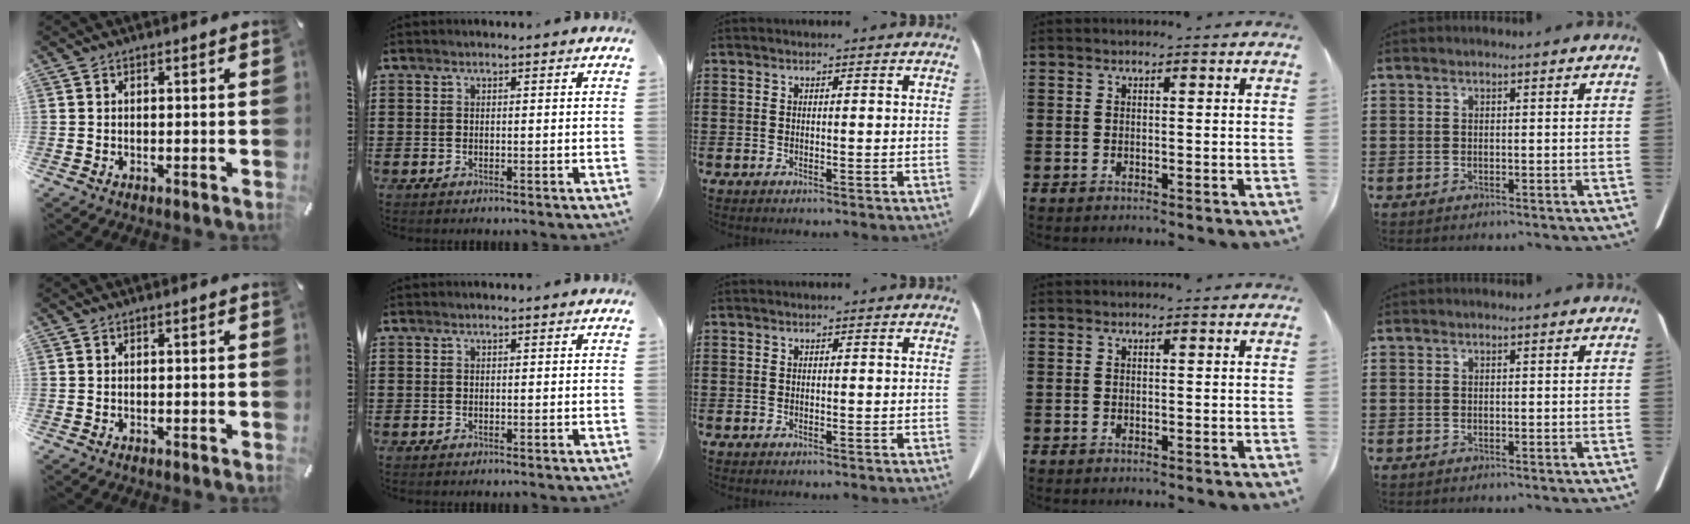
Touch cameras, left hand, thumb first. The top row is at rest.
{}